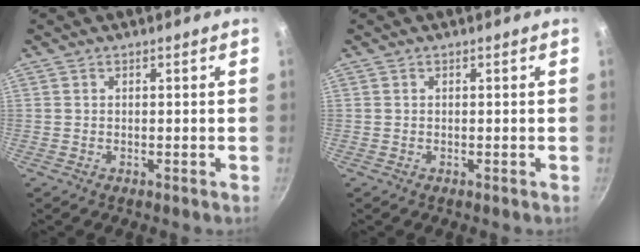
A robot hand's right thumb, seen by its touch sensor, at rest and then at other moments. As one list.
[{"total": 0.0}]